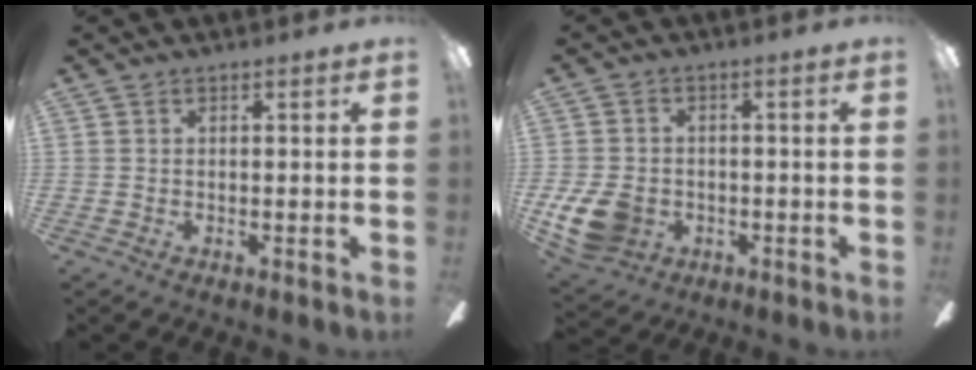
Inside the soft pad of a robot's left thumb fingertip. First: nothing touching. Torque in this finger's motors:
{"motor_torque": [-0.07, 0.15, 0.05, -0.04, 0.04]}